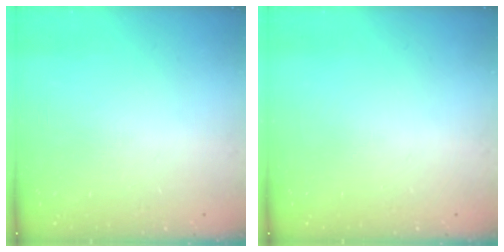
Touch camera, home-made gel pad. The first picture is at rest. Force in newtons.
{"total": 0.0}